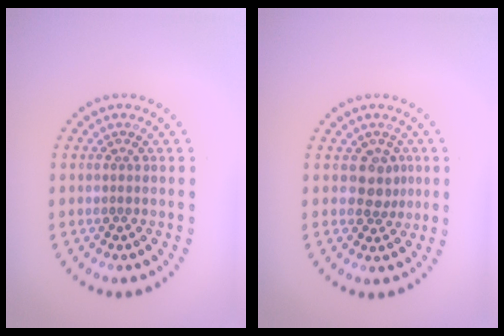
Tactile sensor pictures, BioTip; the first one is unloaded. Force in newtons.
{"total": 2.3, "press": 1.9, "slide": 1.2}